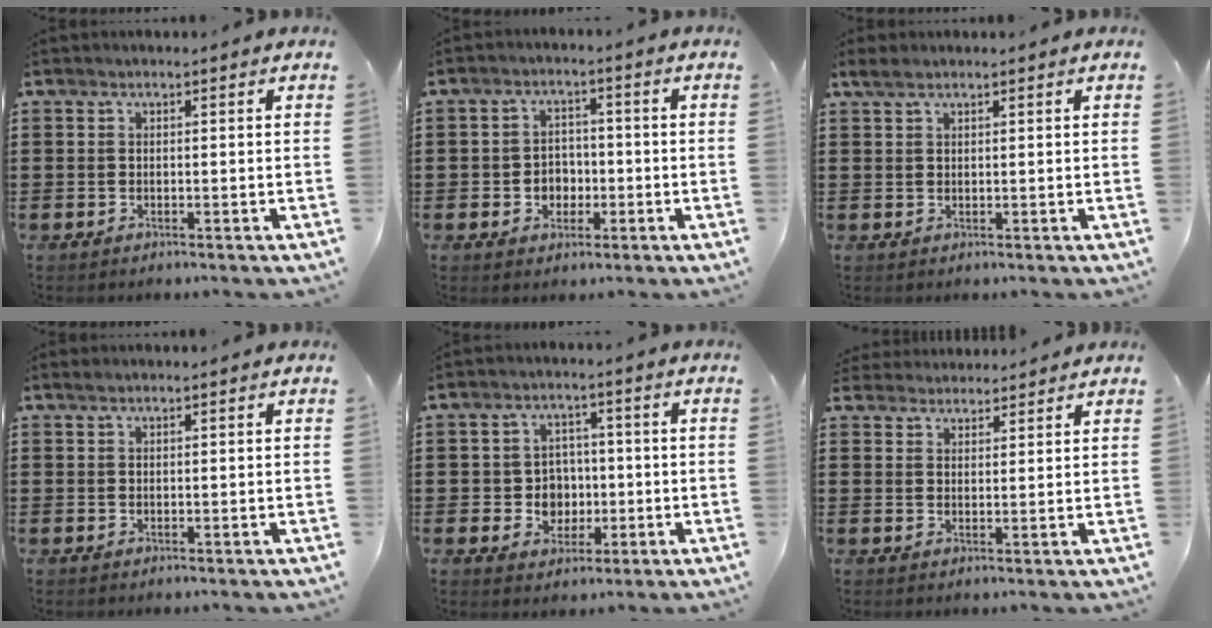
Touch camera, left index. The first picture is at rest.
{"total": 3.6, "force": [-1.1, 3.1, 1.4], "torque": [-0.036, 0.006, -0.026]}
{"total": 1.4, "force": [0.9, 0.4, 1.0], "torque": [-0.020, 0.002, 0.018]}
{"total": 0.5, "force": [0.4, 0.0, 0.3], "torque": [-0.006, 0.001, 0.009]}
{"total": 5.1, "force": [-0.4, 4.8, 1.8], "torque": [-0.044, 0.010, -0.011]}
{"total": 2.8, "force": [2.7, 0.2, -0.5], "torque": [0.000, -0.006, 0.052]}